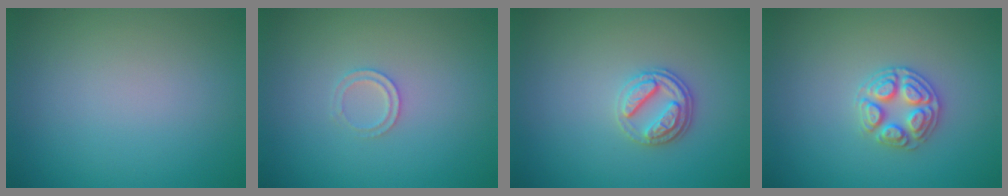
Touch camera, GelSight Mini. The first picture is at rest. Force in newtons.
{"total": 1.2, "press": 1.2, "slide": 0.2}
{"total": 2.8, "press": 2.6, "slide": 1.1}
{"total": 2.9, "press": 2.8, "slide": 0.3}